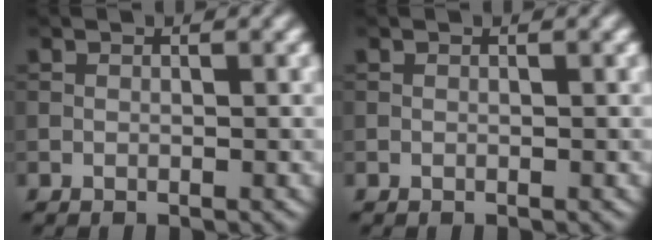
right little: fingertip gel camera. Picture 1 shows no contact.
{"total": 0.0}